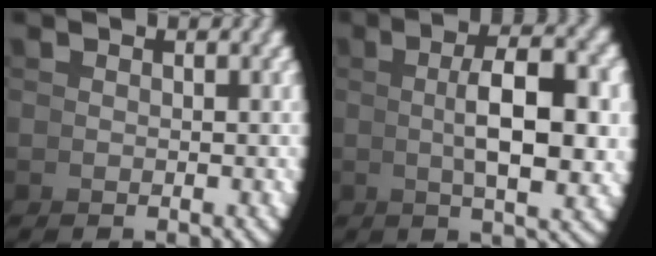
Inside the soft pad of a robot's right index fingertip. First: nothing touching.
{"total": 7.4, "force": [1.6, 2.3, 6.9], "torque": [-0.082, 0.016, 0.021]}